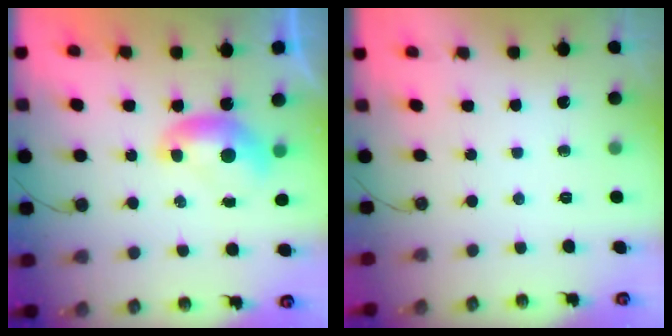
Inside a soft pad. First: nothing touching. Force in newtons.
{"total": 0.0}